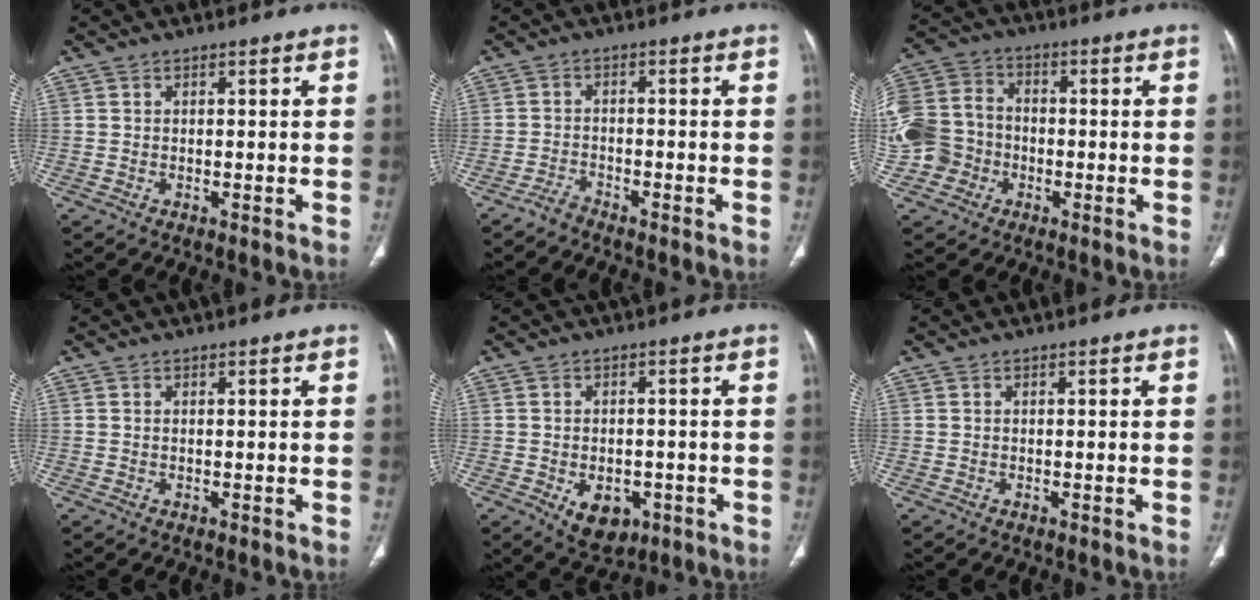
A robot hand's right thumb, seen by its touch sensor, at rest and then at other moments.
{"total": 2.3, "force": [-2.2, 0.3, 0.5], "torque": [-0.016, 0.006, -0.045]}
{"total": 14.6, "force": [-3.3, 12.8, 6.4], "torque": [-0.142, 0.042, -0.059]}
{"total": 0.0}
{"total": 6.5, "force": [-2.3, 4.2, 4.4], "torque": [-0.055, 0.007, -0.018]}
{"total": 0.0}